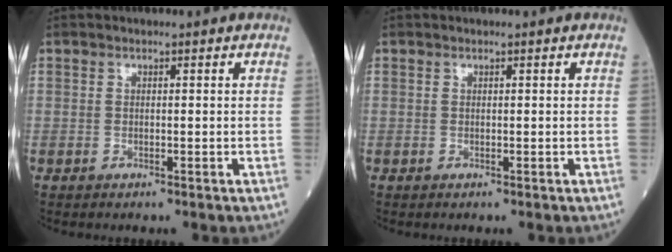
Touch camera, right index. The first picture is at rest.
{"total": 0.0}